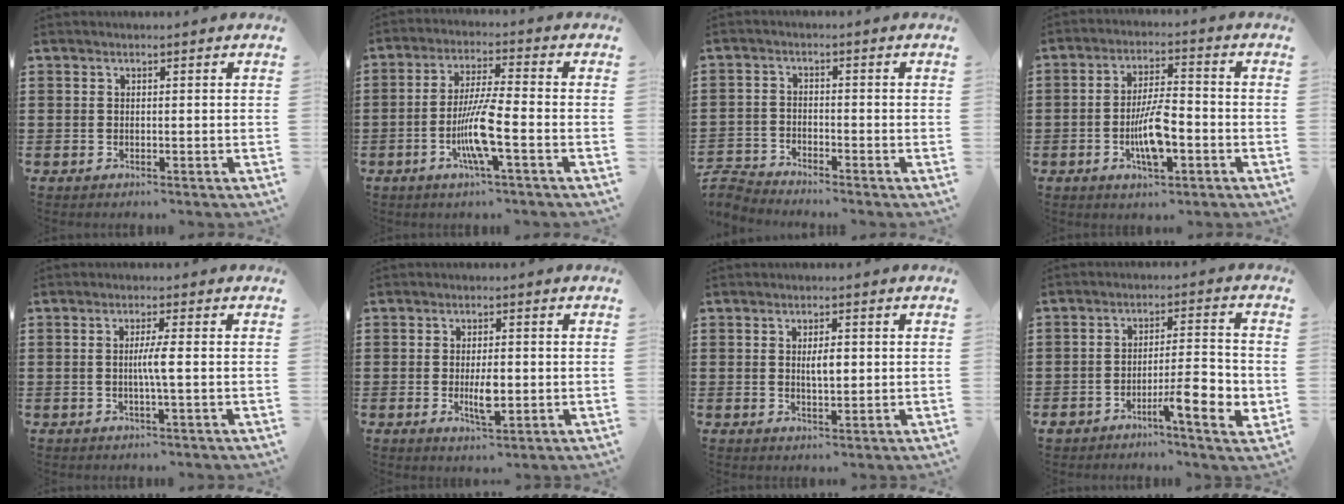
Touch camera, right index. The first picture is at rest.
{"total": 8.2, "force": [-2.7, 0.8, 7.7], "torque": [-0.162, -0.015, -0.057]}
{"total": 3.3, "force": [-3.3, 0.4, -0.1], "torque": [-0.012, 0.000, -0.074]}
{"total": 8.0, "force": [-2.4, 2.6, 7.2], "torque": [-0.154, -0.007, -0.049]}
{"total": 3.2, "force": [-0.2, -0.2, 3.2], "torque": [-0.058, -0.007, -0.007]}
{"total": 4.5, "force": [-0.6, 1.5, 4.1], "torque": [-0.079, -0.002, -0.013]}
{"total": 3.2, "force": [0.3, 1.0, 3.0], "torque": [-0.050, 0.000, 0.002]}
{"total": 8.4, "force": [-3.5, 2.2, 7.2], "torque": [-0.101, -0.001, -0.061]}